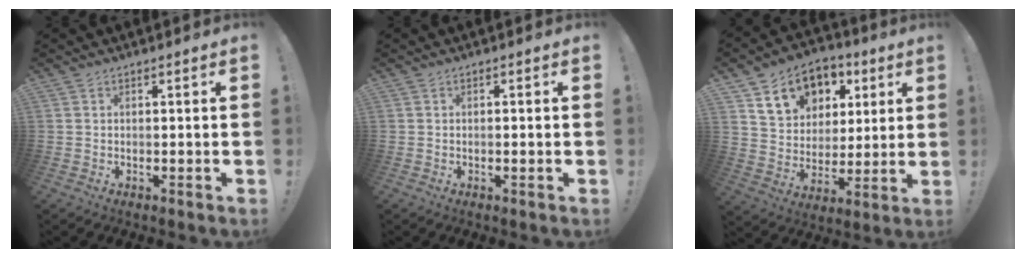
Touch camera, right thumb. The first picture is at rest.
{"total": 0.7, "force": [-0.5, 0.0, 0.5], "torque": [-0.007, 0.000, -0.008]}
{"total": 14.8, "force": [7.6, 11.2, 5.9], "torque": [-0.091, -0.032, 0.151]}